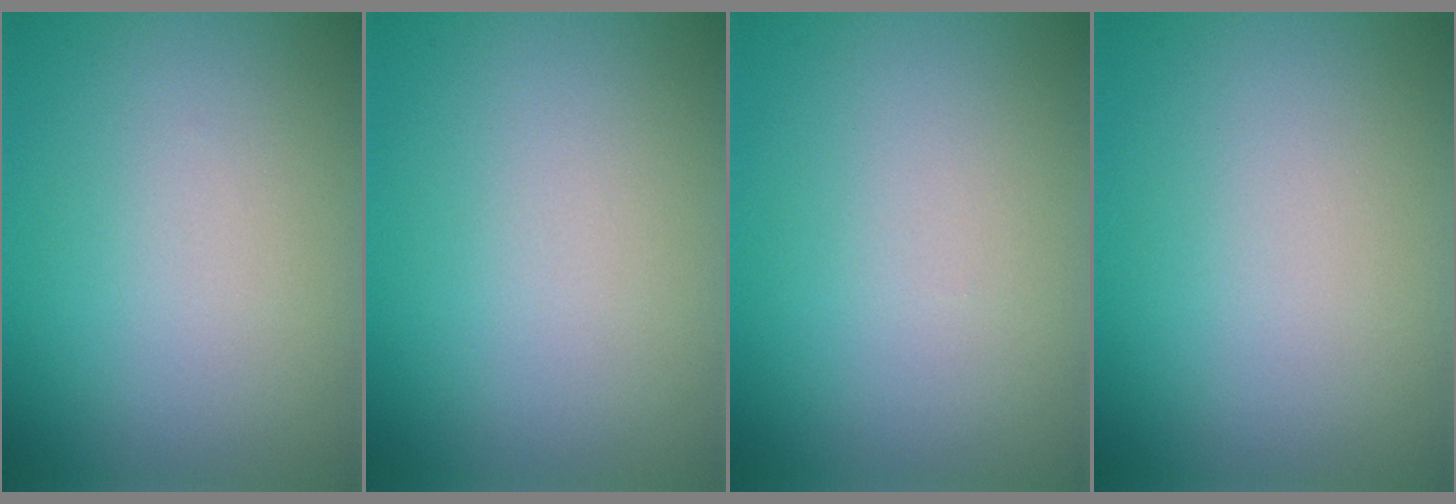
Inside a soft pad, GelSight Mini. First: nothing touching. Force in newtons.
{"total": 0.0}
{"total": 0.0}
{"total": 0.0}